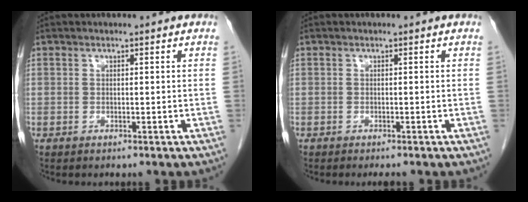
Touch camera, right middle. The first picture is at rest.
{"total": 1.2, "force": [-1.1, 0.1, 0.6], "torque": [-0.012, -0.007, -0.012]}